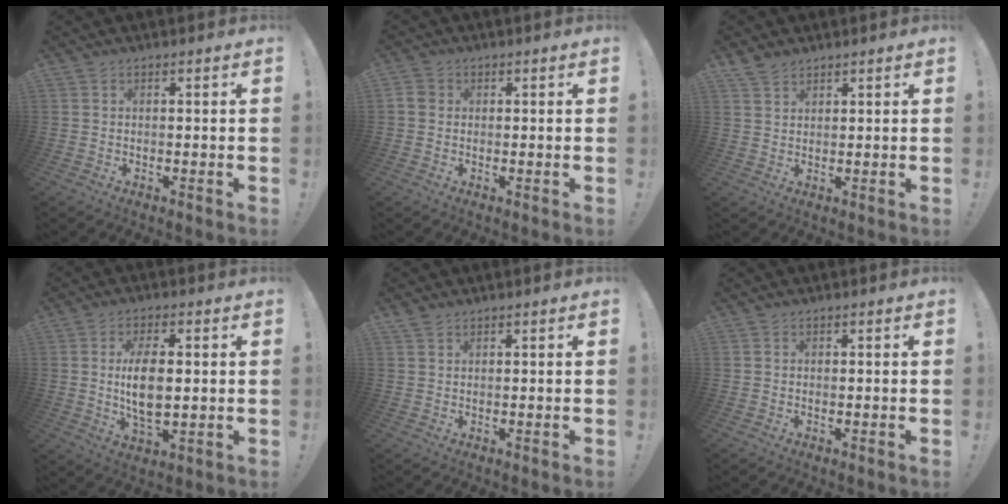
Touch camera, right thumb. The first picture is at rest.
{"total": 3.1, "force": [0.3, 2.7, 1.5], "torque": [-0.035, 0.011, 0.009]}
{"total": 3.7, "force": [3.0, 1.9, 1.2], "torque": [-0.014, -0.018, 0.057]}
{"total": 10.4, "force": [0.8, 4.8, 9.1], "torque": [-0.176, -0.010, 0.008]}
{"total": 1.4, "force": [1.2, 0.7, 0.4], "torque": [-0.001, -0.006, 0.022]}
{"total": 0.0}